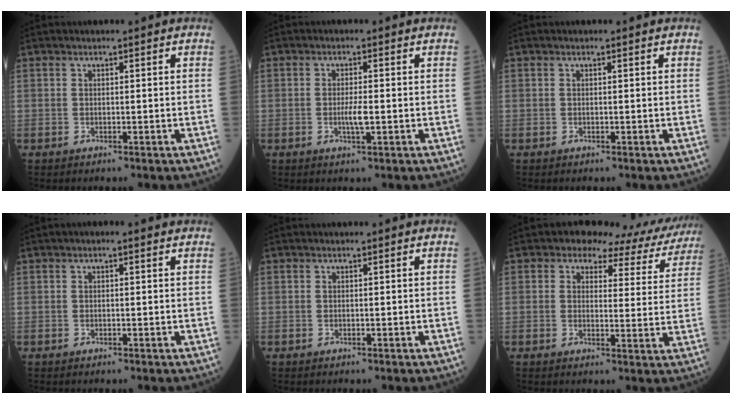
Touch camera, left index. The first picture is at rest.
{"total": 2.5, "force": [-0.4, 0.2, 2.4], "torque": [-0.048, -0.003, -0.005]}
{"total": 0.0}
{"total": 1.1, "force": [0.6, 0.2, 0.9], "torque": [-0.023, 0.011, 0.006]}
{"total": 0.0}
{"total": 10.6, "force": [9.2, 4.6, 2.2], "torque": [0.000, 0.001, 0.078]}